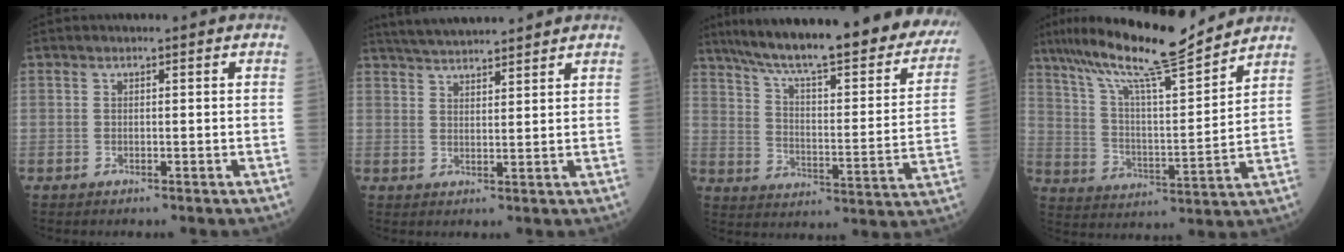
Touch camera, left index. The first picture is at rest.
{"total": 10.5, "force": [9.6, 1.4, 4.0], "torque": [-0.071, 0.026, 0.159]}
{"total": 33.6, "force": [27.3, 5.9, 18.6], "torque": [-0.284, -0.042, 0.361]}
{"total": 18.0, "force": [15.3, 1.1, 9.4], "torque": [-0.167, 0.012, 0.266]}